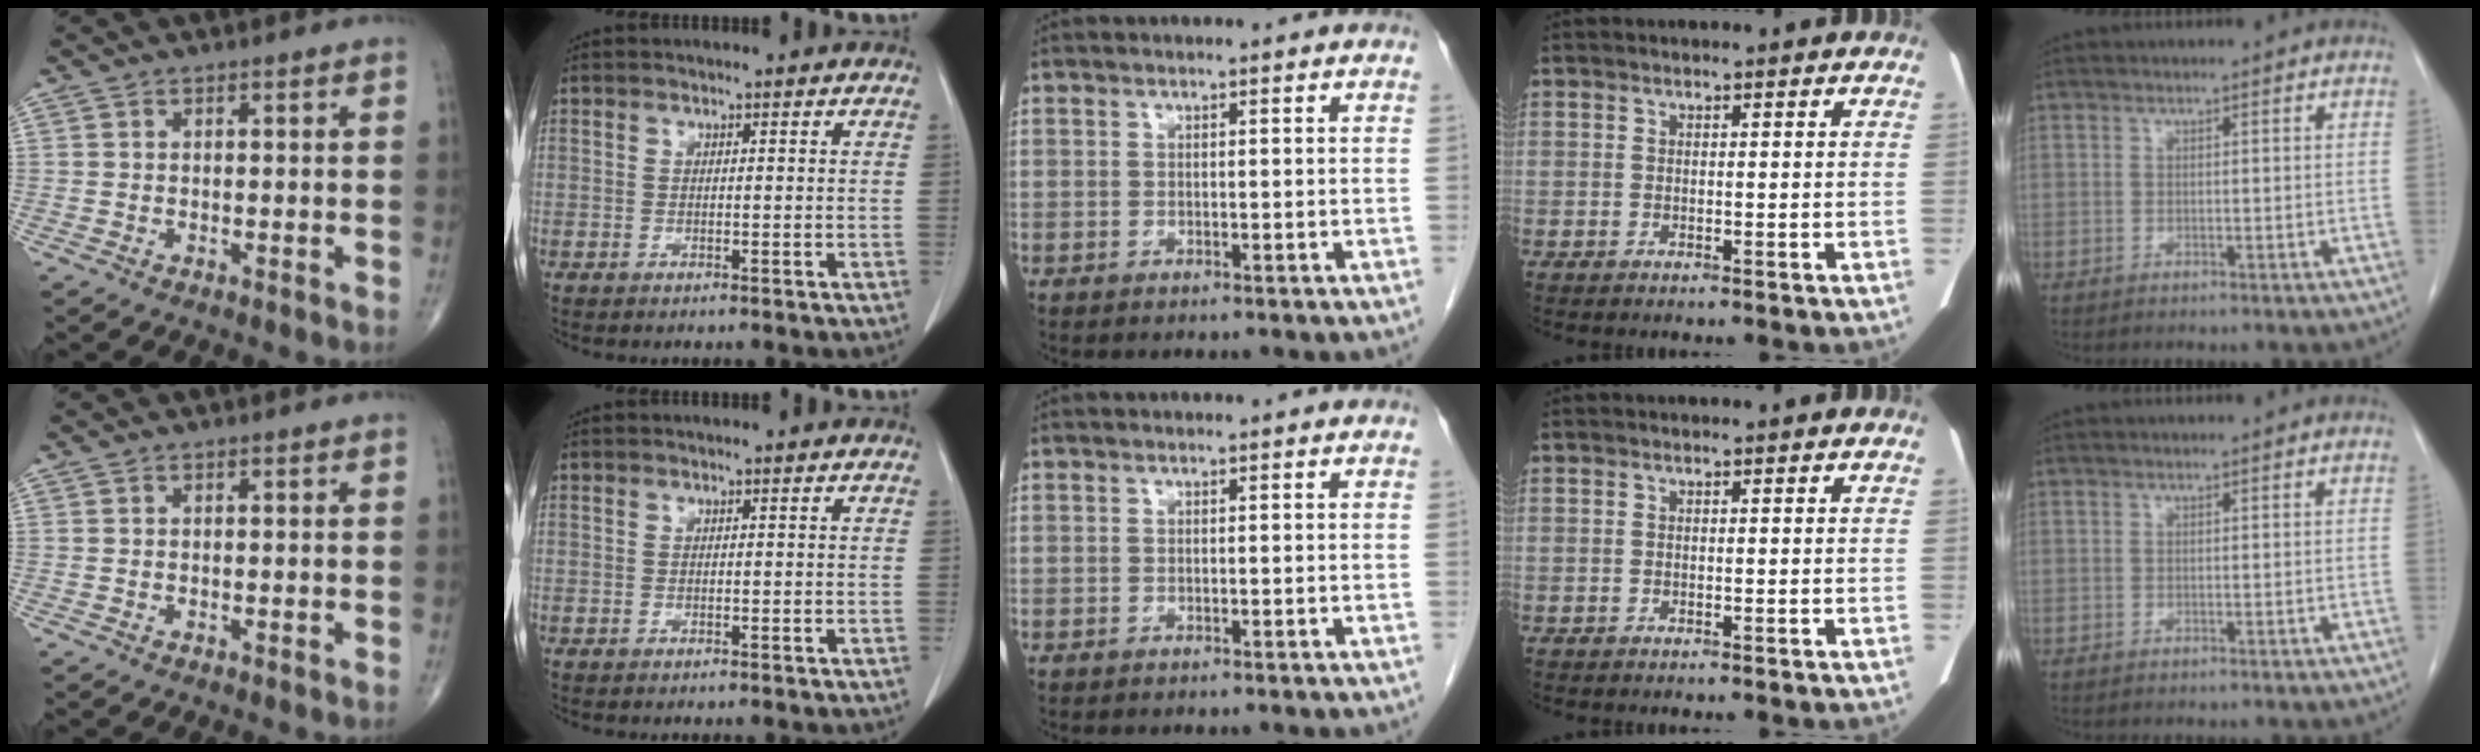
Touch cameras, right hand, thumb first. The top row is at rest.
{}